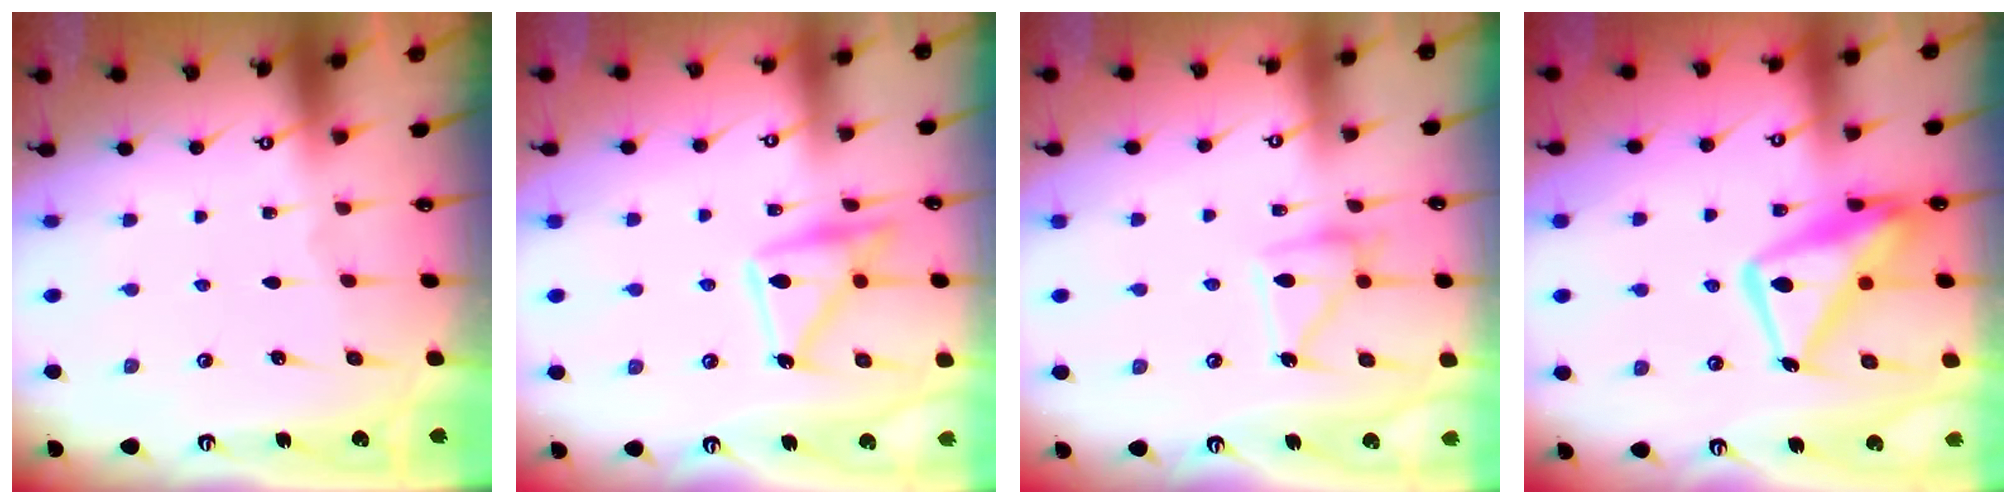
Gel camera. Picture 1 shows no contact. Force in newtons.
{"total": 14.9, "press": 14.8, "slide": 1.1}
{"total": 12.0, "press": 12.0, "slide": 1.0}
{"total": 15.0, "press": 14.9, "slide": 1.6}